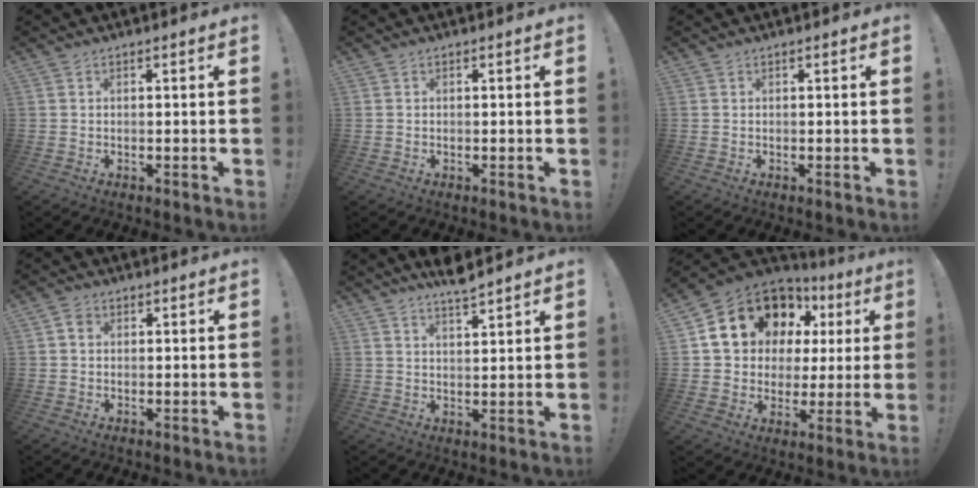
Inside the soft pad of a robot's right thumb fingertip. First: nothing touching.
{"total": 0.0}
{"total": 0.0}
{"total": 2.0, "force": [0.3, 1.6, 1.2], "torque": [-0.017, 0.002, 0.004]}
{"total": 5.5, "force": [4.7, 0.6, 2.7], "torque": [-0.041, -0.032, 0.081]}
{"total": 16.3, "force": [8.4, 11.8, 7.5], "torque": [-0.125, -0.045, 0.177]}